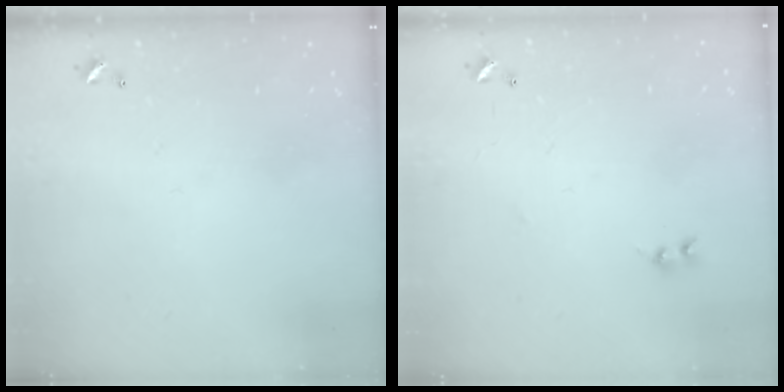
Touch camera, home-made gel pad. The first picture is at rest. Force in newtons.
{"total": 1.6, "press": 1.5, "slide": 0.4}